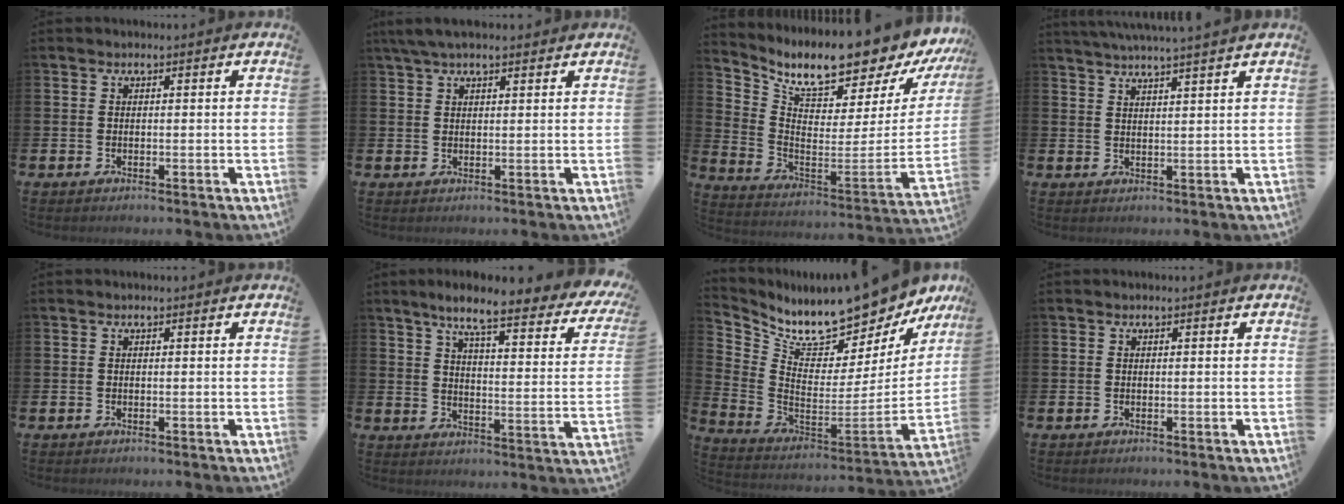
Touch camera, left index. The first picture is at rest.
{"total": 3.8, "force": [3.0, 1.0, 2.0], "torque": [-0.039, -0.003, 0.054]}
{"total": 8.4, "force": [7.7, 1.4, 3.0], "torque": [-0.076, -0.086, 0.120]}
{"total": 3.4, "force": [3.2, -1.0, 0.4], "torque": [-0.015, -0.014, 0.058]}
{"total": 0.0}
{"total": 7.6, "force": [6.0, 1.1, 4.5], "torque": [-0.088, -0.052, 0.089]}
{"total": 10.8, "force": [10.2, 2.0, 2.9], "torque": [-0.084, -0.091, 0.170]}
{"total": 0.0}